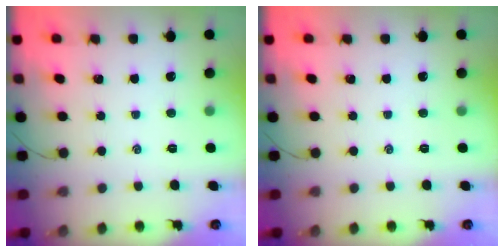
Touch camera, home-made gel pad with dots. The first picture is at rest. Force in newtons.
{"total": 0.0}